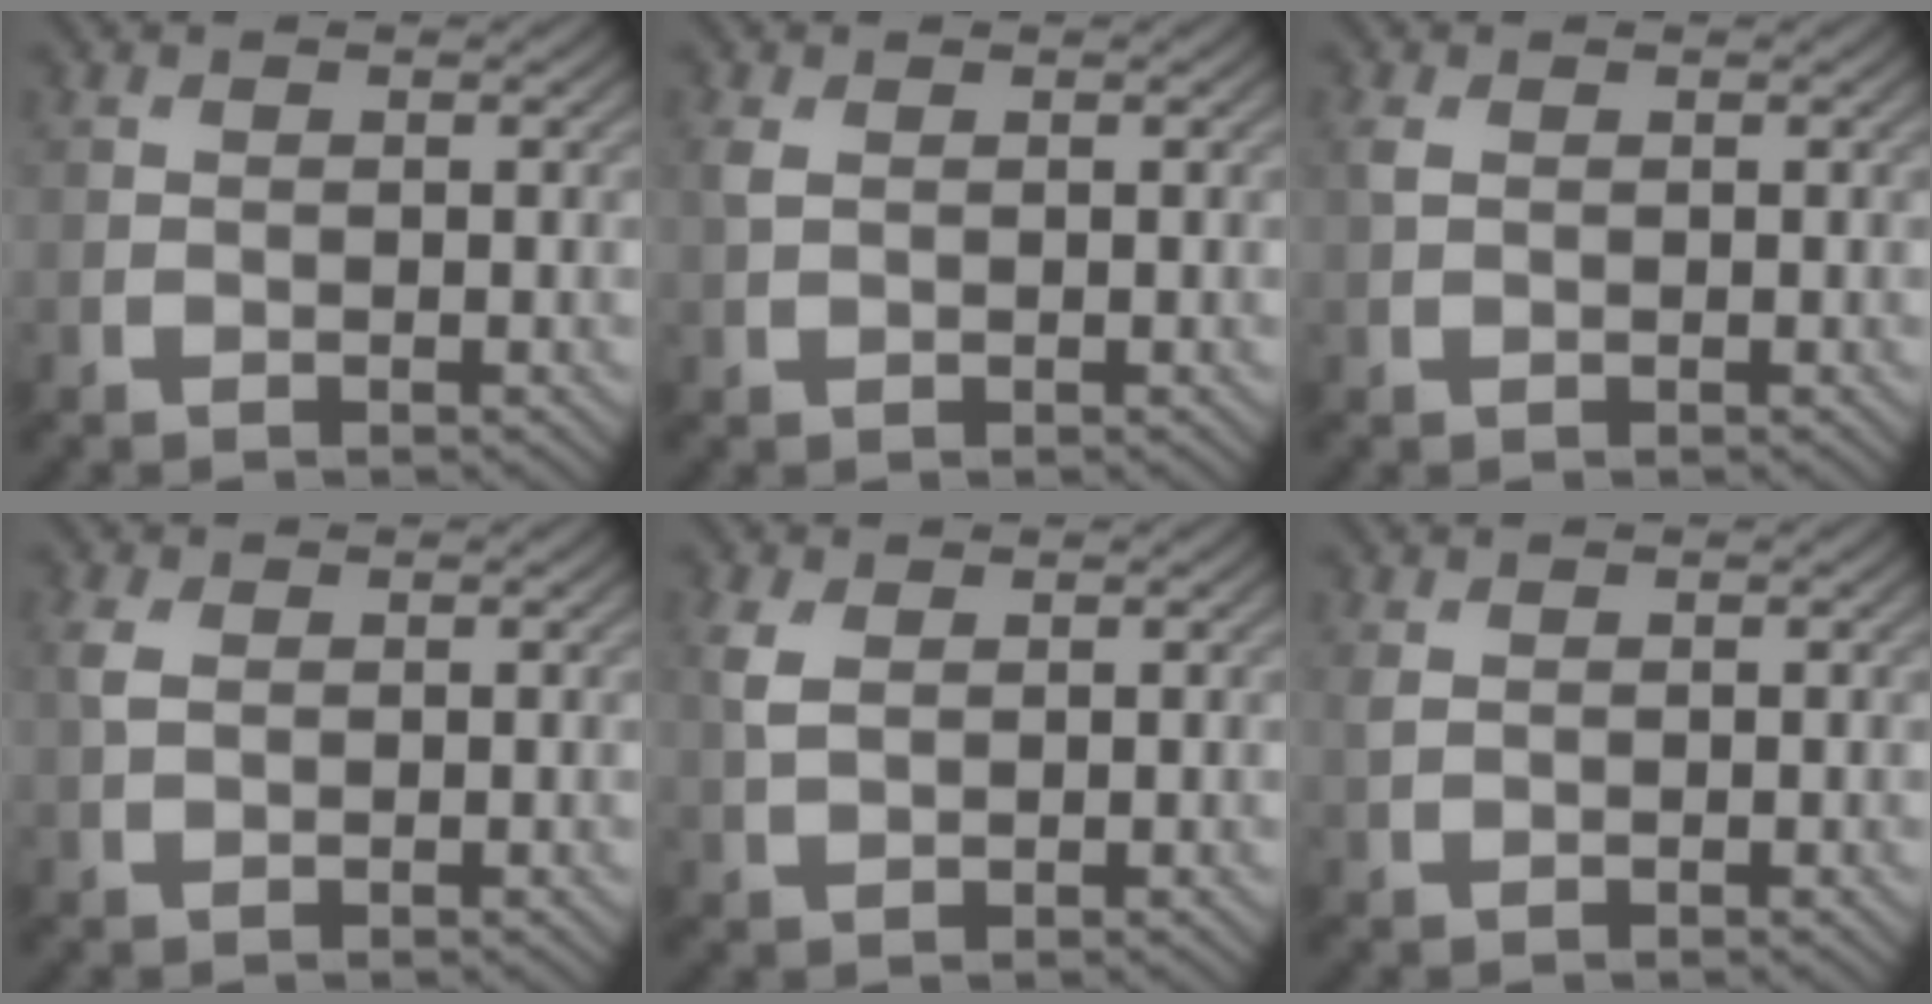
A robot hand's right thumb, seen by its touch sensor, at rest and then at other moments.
{"total": 1.5, "force": [0.5, 0.9, 1.1], "torque": [-0.036, 0.003, 0.010]}
{"total": 1.2, "force": [0.4, 0.7, 0.9], "torque": [-0.028, 0.003, 0.007]}
{"total": 2.2, "force": [0.7, 1.4, 1.6], "torque": [-0.048, 0.004, 0.014]}
{"total": 3.0, "force": [1.1, 1.7, 2.1], "torque": [-0.063, 0.004, 0.022]}
{"total": 1.1, "force": [0.5, 0.6, 0.7], "torque": [-0.025, 0.001, 0.014]}